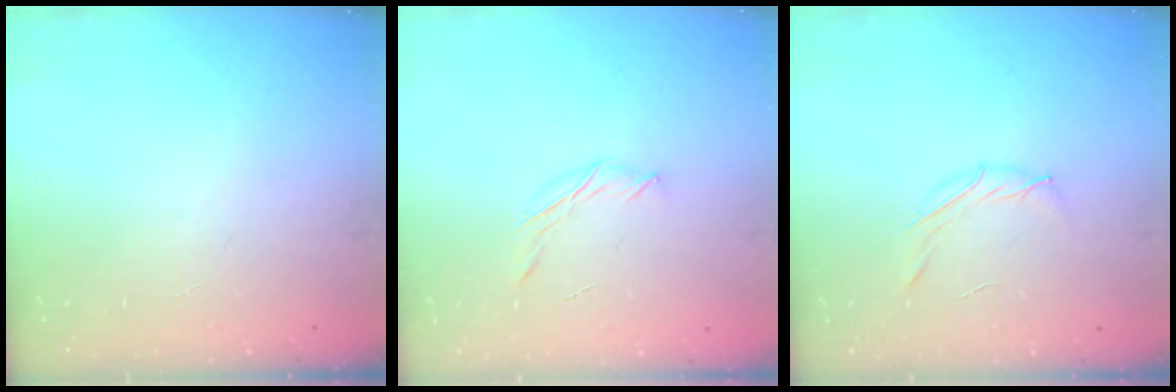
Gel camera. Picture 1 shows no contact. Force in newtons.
{"total": 4.7, "press": 4.6, "slide": 1.0}
{"total": 4.0, "press": 3.8, "slide": 1.0}